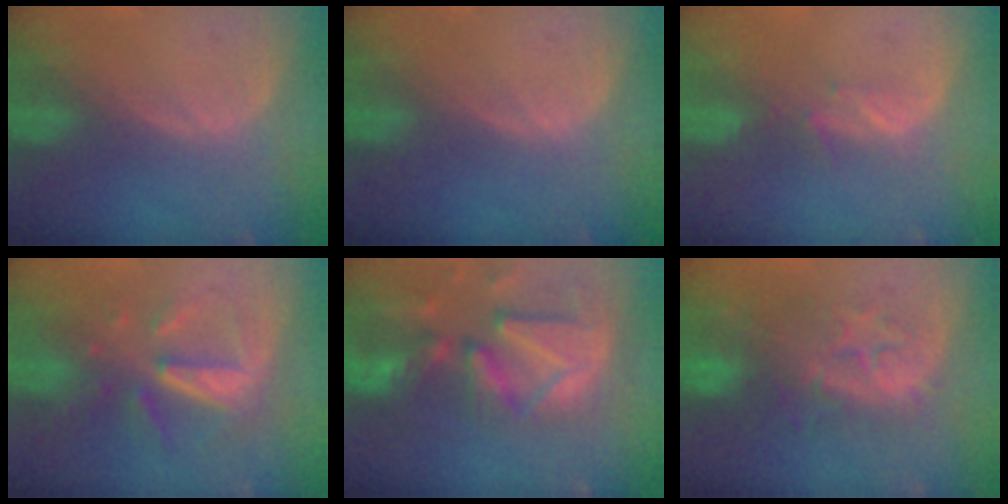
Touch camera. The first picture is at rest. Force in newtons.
{"total": 0.0}
{"total": 1.9, "press": 1.8, "slide": 0.7}
{"total": 8.1, "press": 7.3, "slide": 3.4}
{"total": 13.0, "press": 11.3, "slide": 6.4}
{"total": 8.8, "press": 8.6, "slide": 1.8}